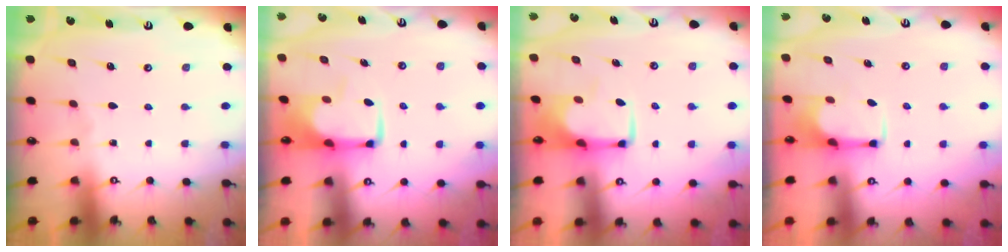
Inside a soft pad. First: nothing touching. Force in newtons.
{"total": 1.0, "press": 0.8, "slide": 0.6}
{"total": 1.0, "press": 0.8, "slide": 0.6}
{"total": 2.5, "press": 2.3, "slide": 0.8}